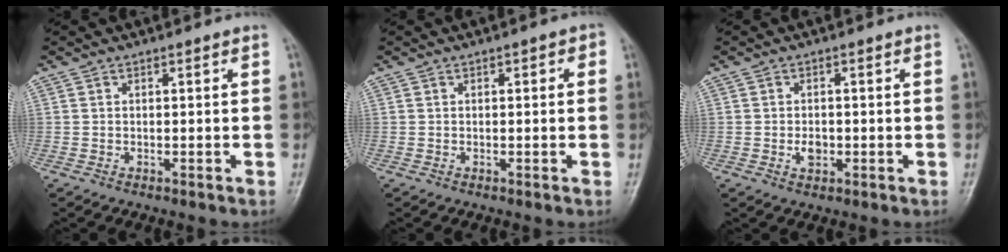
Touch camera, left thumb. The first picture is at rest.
{"total": 2.0, "force": [0.5, 1.1, 1.6], "torque": [-0.009, 0.004, 0.001]}
{"total": 2.6, "force": [-0.5, 1.9, 1.7], "torque": [-0.020, 0.001, -0.009]}